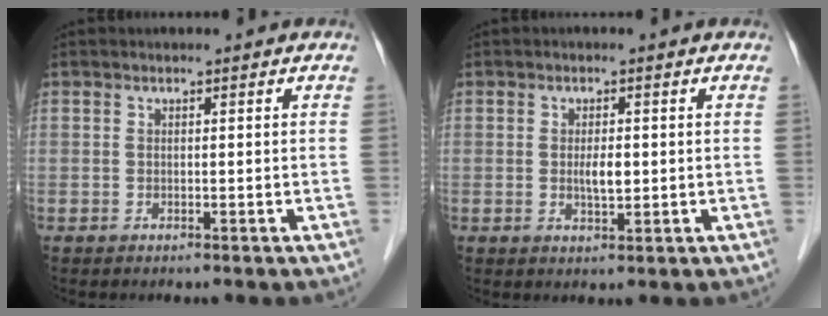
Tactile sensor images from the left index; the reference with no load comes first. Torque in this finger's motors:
{"motor_torque": [0.77, 0.49, 0.09, 0.03]}